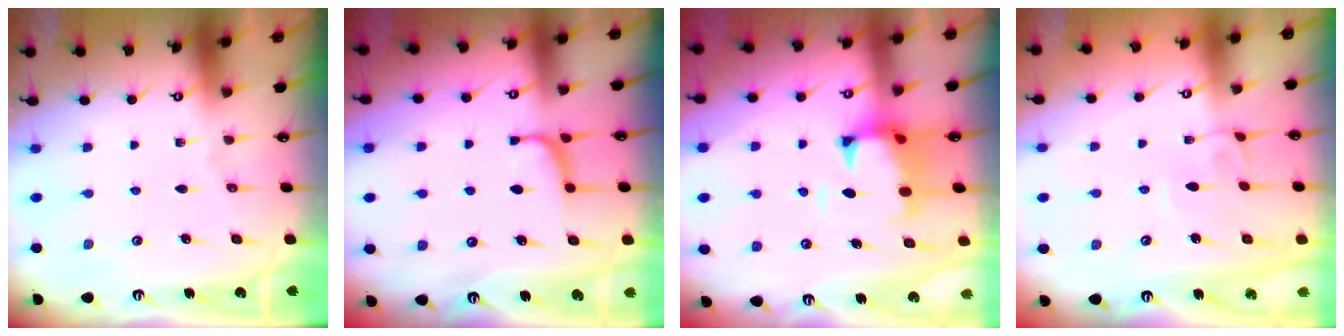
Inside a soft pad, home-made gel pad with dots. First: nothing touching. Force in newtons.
{"total": 2.2, "press": 2.2, "slide": 0.3}
{"total": 2.0, "press": 1.4, "slide": 1.4}
{"total": 3.7, "press": 3.7, "slide": 0.1}